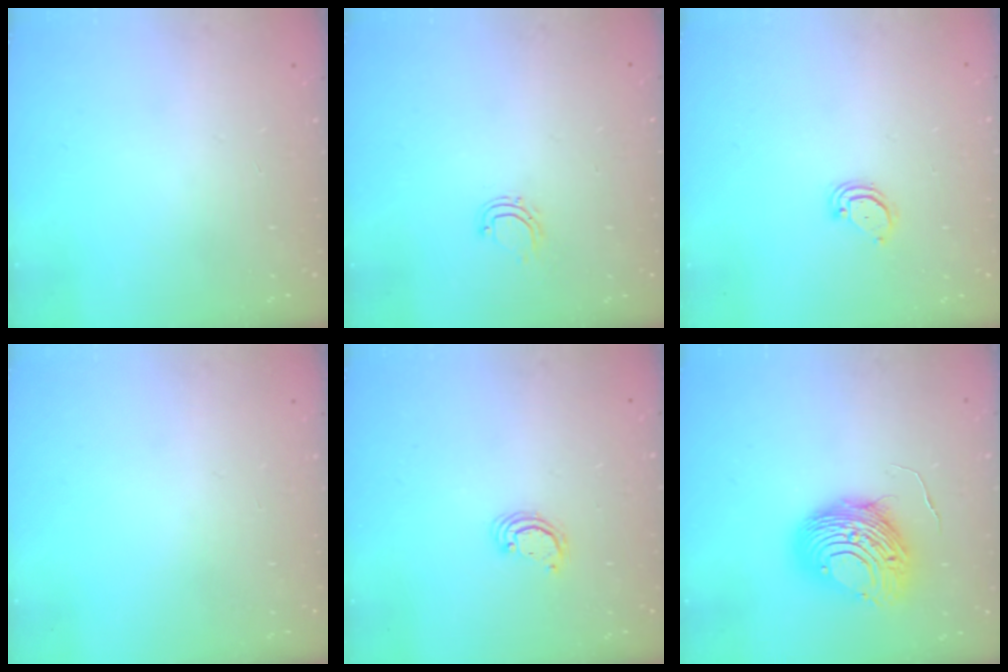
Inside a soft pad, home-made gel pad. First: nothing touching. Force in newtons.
{"total": 4.7, "press": 4.6, "slide": 0.6}
{"total": 3.0, "press": 3.0, "slide": 0.2}
{"total": 0.0}
{"total": 2.4, "press": 2.4, "slide": 0.3}
{"total": 12.1, "press": 12.1, "slide": 1.2}